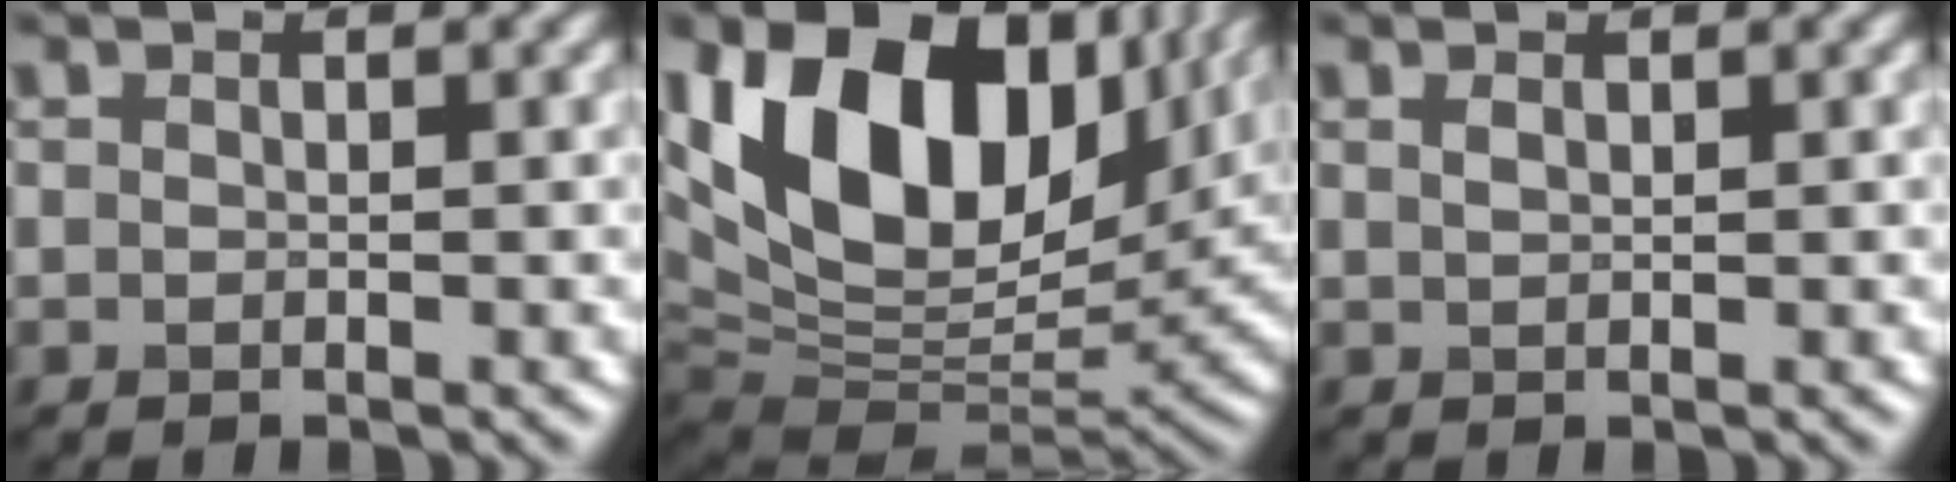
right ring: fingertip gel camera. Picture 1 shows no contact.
{"total": 19.0, "force": [6.4, 11.3, 13.8], "torque": [-0.266, 0.021, 0.107]}
{"total": 0.7, "force": [0.5, 0.2, 0.4], "torque": [-0.011, 0.001, 0.011]}